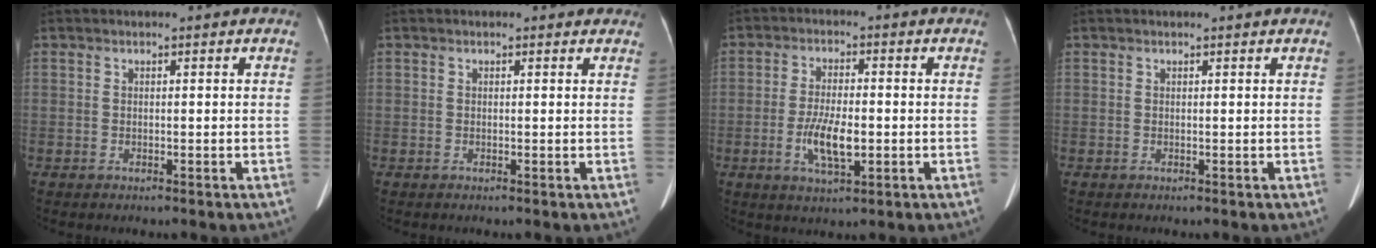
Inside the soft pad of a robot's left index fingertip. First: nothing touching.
{"total": 1.4, "force": [1.2, 0.7, 0.2], "torque": [-0.001, -0.001, 0.001]}
{"total": 6.6, "force": [-1.6, 2.0, 6.1], "torque": [-0.122, -0.004, -0.025]}
{"total": 1.0, "force": [1.0, -0.1, 0.2], "torque": [-0.011, 0.003, 0.011]}